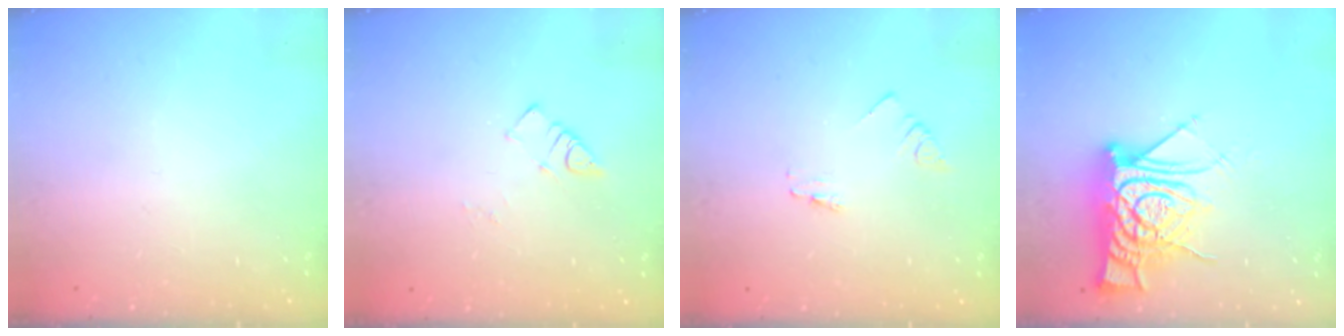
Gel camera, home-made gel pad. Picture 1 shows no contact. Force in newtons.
{"total": 3.6, "press": 3.6, "slide": 0.5}
{"total": 0.0}
{"total": 15.1, "press": 15.0, "slide": 1.4}